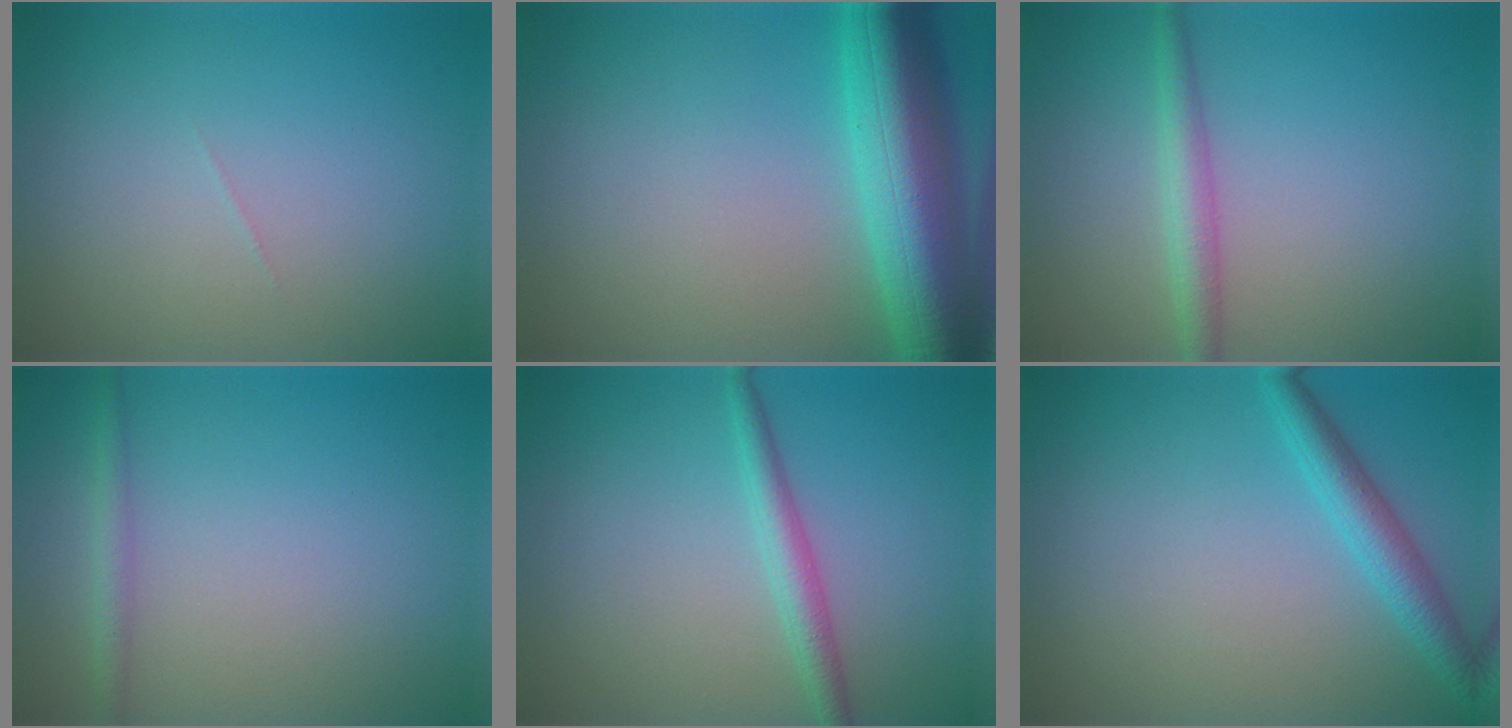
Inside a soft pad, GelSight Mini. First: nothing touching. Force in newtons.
{"total": 10.0, "press": 10.0, "slide": 0.3}
{"total": 2.4, "press": 2.4, "slide": 0.0}
{"total": 1.5, "press": 1.5, "slide": 0.0}
{"total": 2.4, "press": 2.4, "slide": 0.1}
{"total": 2.8, "press": 2.8, "slide": 0.1}